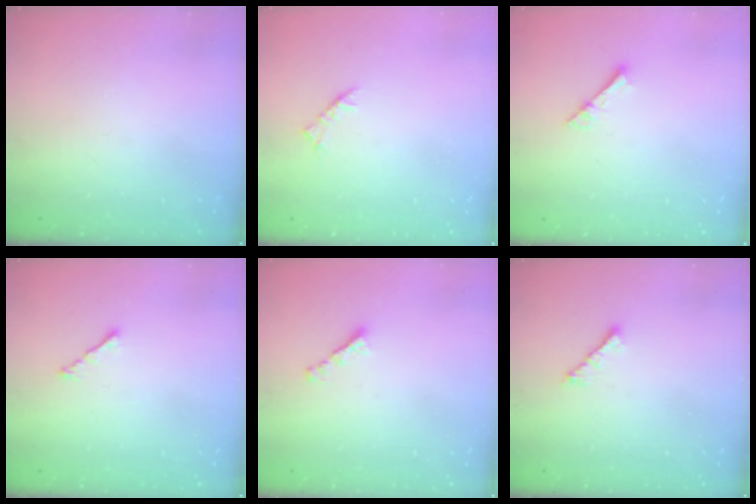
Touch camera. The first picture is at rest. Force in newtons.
{"total": 2.5, "press": 2.4, "slide": 0.7}
{"total": 2.9, "press": 2.9, "slide": 0.3}
{"total": 1.7, "press": 1.6, "slide": 0.6}
{"total": 2.7, "press": 2.7, "slide": 0.2}
{"total": 2.0, "press": 1.9, "slide": 0.5}